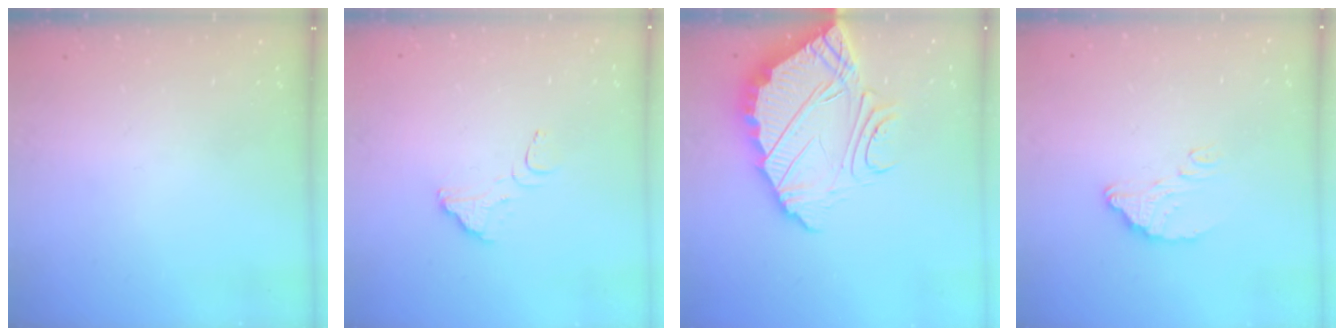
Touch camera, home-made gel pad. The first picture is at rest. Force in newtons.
{"total": 3.2, "press": 3.2, "slide": 0.2}
{"total": 8.6, "press": 8.5, "slide": 0.6}
{"total": 5.9, "press": 5.9, "slide": 0.4}